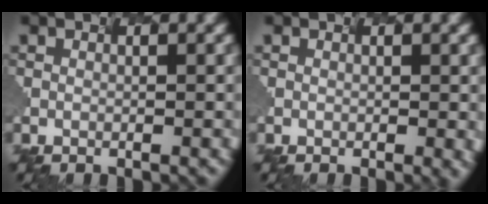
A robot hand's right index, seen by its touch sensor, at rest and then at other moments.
{"total": 1.0, "force": [-0.4, -0.2, 0.9], "torque": [-0.016, 0.001, 0.014]}